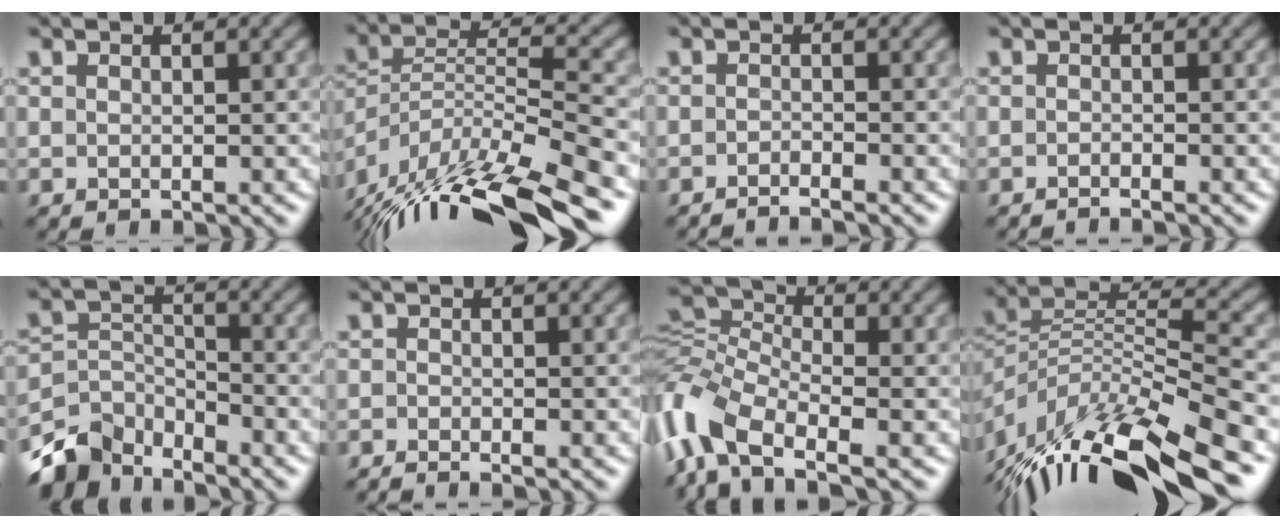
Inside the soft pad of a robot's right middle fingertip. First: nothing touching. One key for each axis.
{"total": 14.9, "fx": -11.5, "fy": 3.6, "fz": 8.8, "tx": -0.172, "ty": 0.005, "tz": -0.191}
{"total": 1.6, "fx": -1.4, "fy": 0.2, "fz": 0.7, "tx": -0.001, "ty": -0.002, "tz": -0.030}
{"total": 1.0, "fx": -0.9, "fy": 0.1, "fz": 0.4, "tx": -0.001, "ty": -0.001, "tz": -0.020}
{"total": 6.2, "fx": -5.3, "fy": 2.7, "fz": 1.8, "tx": -0.037, "ty": -0.010, "tz": -0.109}
{"total": 1.6, "fx": -1.5, "fy": 0.1, "fz": 0.6, "tx": -0.011, "ty": -0.007, "tz": -0.031}
{"total": 8.6, "fx": -4.3, "fy": 4.4, "fz": 6.1, "tx": -0.131, "ty": 0.004, "tz": -0.101}
{"total": 13.4, "fx": -8.4, "fy": 4.1, "fz": 9.6, "tx": -0.195, "ty": 0.015, "tz": -0.149}